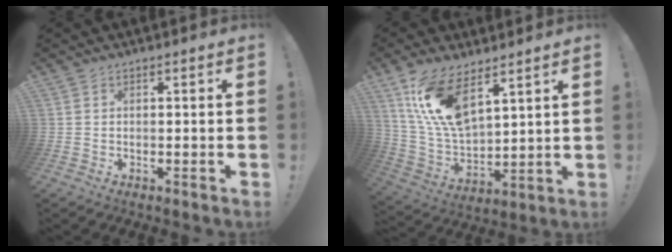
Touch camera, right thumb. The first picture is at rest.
{"total": 15.2, "force": [9.6, 6.4, 9.8], "torque": [-0.207, -0.055, 0.178]}